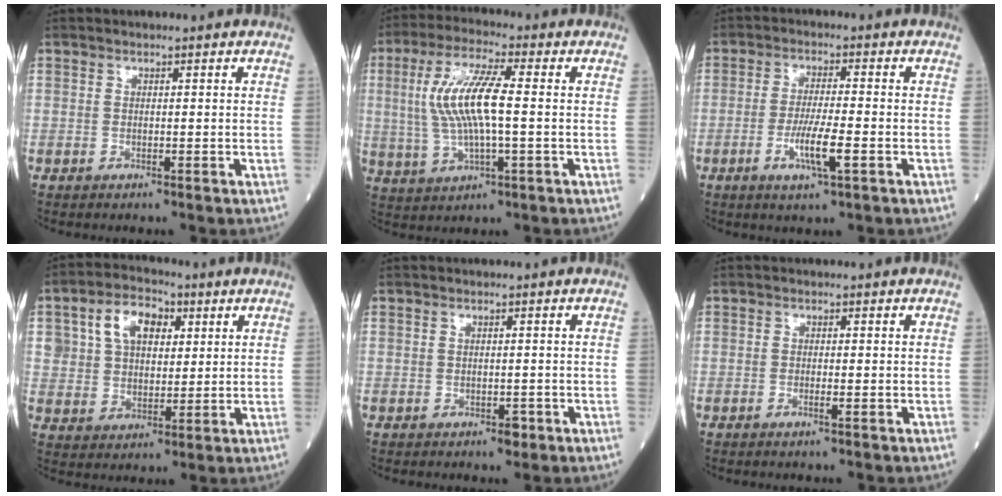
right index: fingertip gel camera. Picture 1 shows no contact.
{"total": 10.6, "force": [0.7, 1.9, 10.4], "torque": [-0.223, 0.008, 0.014]}
{"total": 6.2, "force": [-2.3, 0.3, 5.7], "torque": [-0.107, -0.010, -0.043]}
{"total": 9.0, "force": [3.1, 6.0, 5.9], "torque": [-0.107, 0.026, 0.060]}
{"total": 1.3, "force": [-0.7, 0.6, 0.9], "torque": [-0.010, 0.000, -0.008]}
{"total": 0.9, "force": [-0.5, -0.2, 0.7], "torque": [-0.012, 0.000, -0.010]}